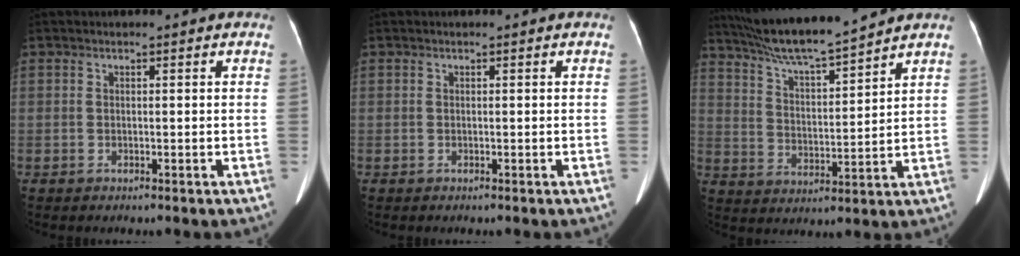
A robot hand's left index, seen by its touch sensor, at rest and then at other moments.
{"total": 0.0}
{"total": 11.5, "force": [10.5, -0.6, 4.7], "torque": [-0.090, 0.006, 0.184]}